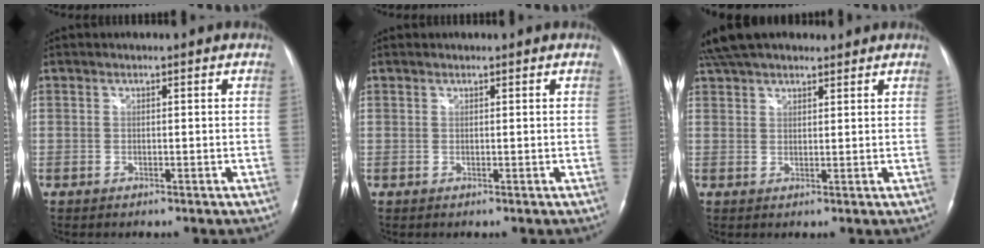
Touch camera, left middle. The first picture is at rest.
{"total": 0.6, "force": [0.6, 0.1, 0.0], "torque": [-0.001, -0.001, 0.010]}
{"total": 10.3, "force": [8.5, 3.6, 4.5], "torque": [-0.075, 0.046, 0.149]}